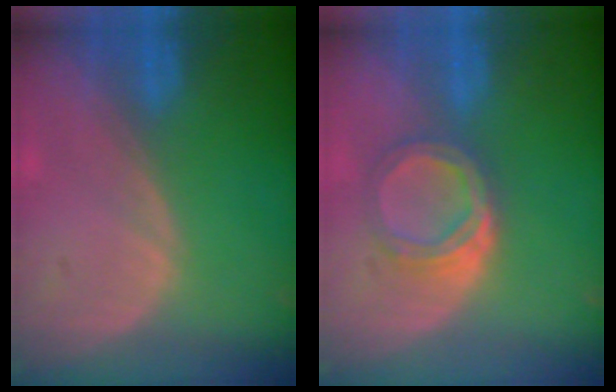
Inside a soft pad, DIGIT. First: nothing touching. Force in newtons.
{"total": 5.6, "press": 5.0, "slide": 2.5}